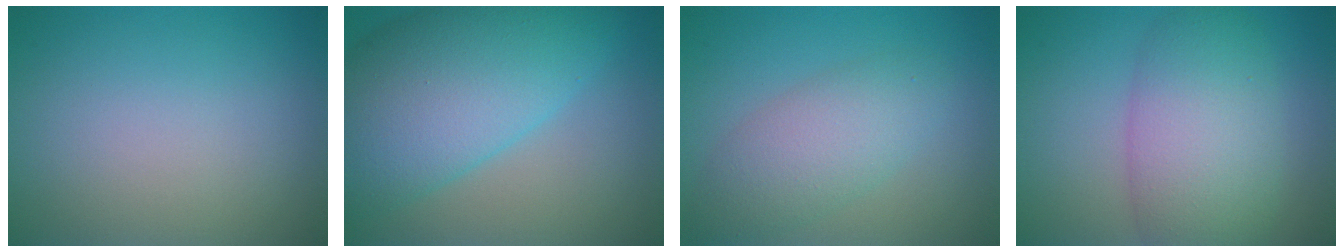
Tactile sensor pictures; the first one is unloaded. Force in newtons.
{"total": 11.5, "press": 11.5, "slide": 0.4}
{"total": 4.2, "press": 4.2, "slide": 0.2}
{"total": 7.3, "press": 7.3, "slide": 0.2}